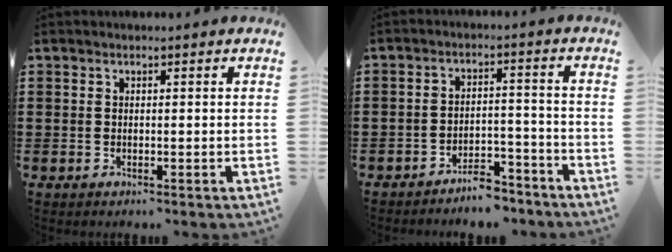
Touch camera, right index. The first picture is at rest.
{"total": 4.9, "force": [-4.7, 1.0, 1.1], "torque": [-0.020, 0.012, -0.094]}